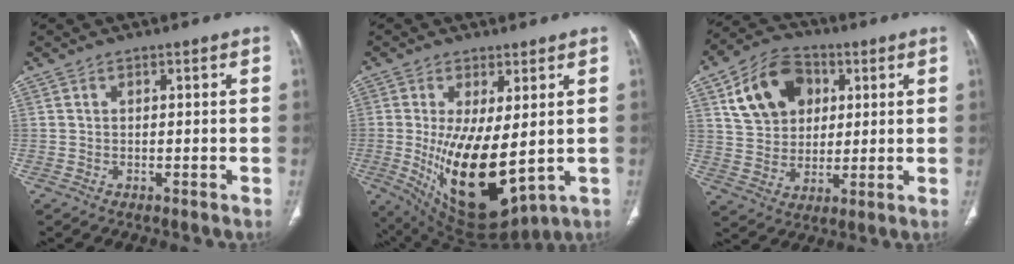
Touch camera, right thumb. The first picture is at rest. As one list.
[{"total": 15.8, "force": [-1.0, 6.6, 14.4], "torque": [-0.247, -0.029, 0.010]}, {"total": 14.4, "force": [5.0, 10.8, 8.1], "torque": [-0.114, 0.002, 0.087]}]